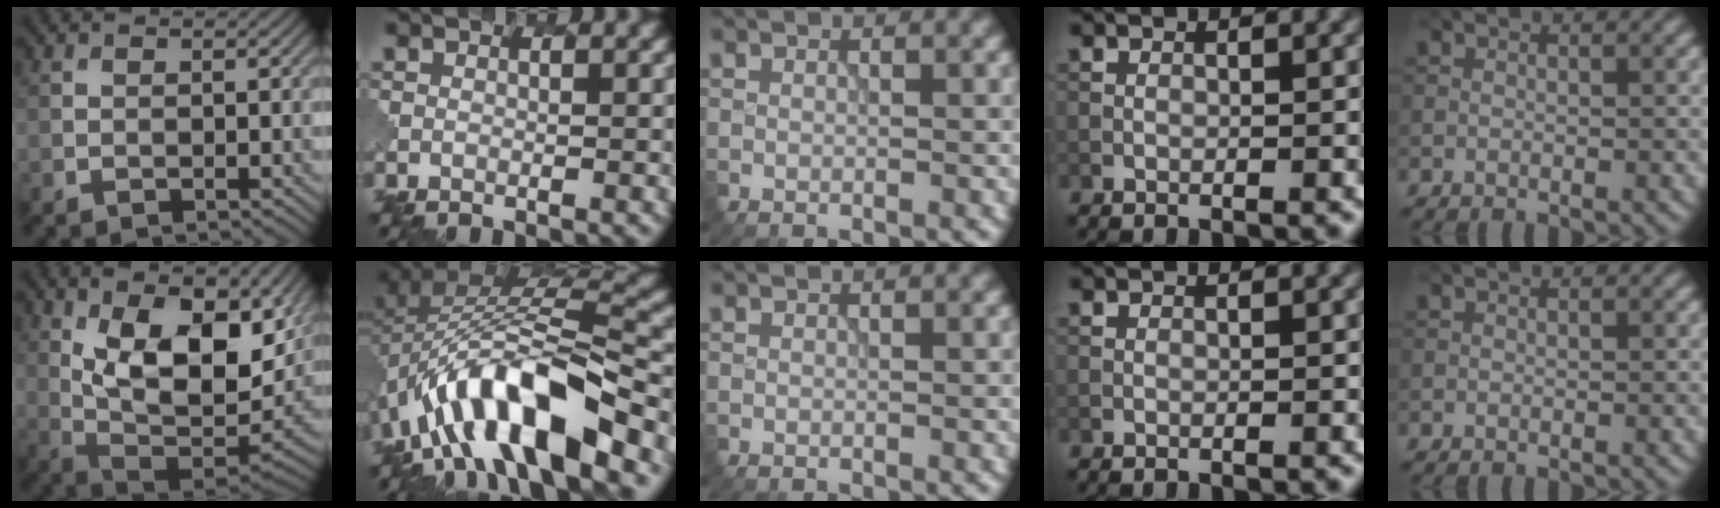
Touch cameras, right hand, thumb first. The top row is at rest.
{"thumb": {"total": 15.2, "force": [5.7, 7.4, 12.0], "torque": [-0.214, -0.004, 0.104]}, "index": {"total": 12.7, "force": [-6.3, 4.4, 10.1], "torque": [-0.159, 0.012, -0.101]}}